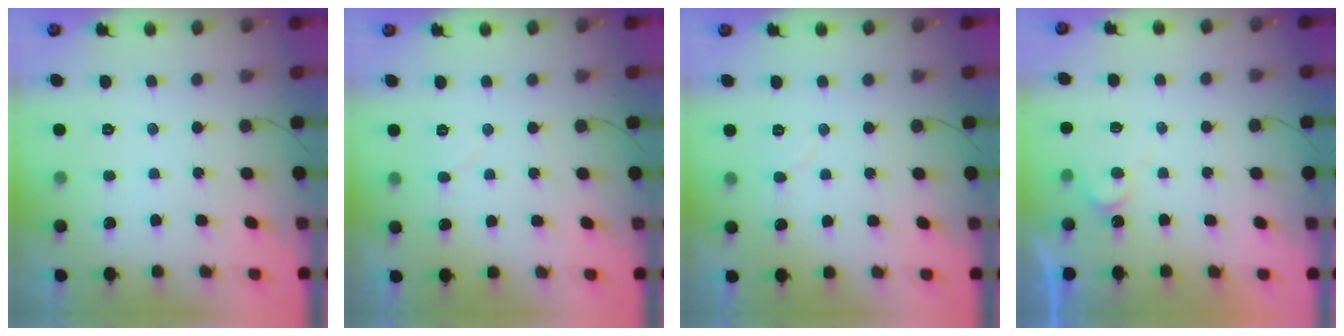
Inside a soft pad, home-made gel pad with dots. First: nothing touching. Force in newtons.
{"total": 2.9, "press": 2.9, "slide": 0.2}
{"total": 3.5, "press": 3.4, "slide": 0.3}
{"total": 5.1, "press": 5.0, "slide": 0.3}